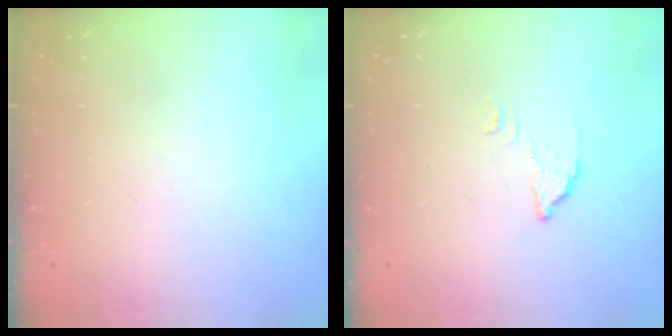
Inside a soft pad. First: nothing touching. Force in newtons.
{"total": 2.1, "press": 2.1, "slide": 0.1}